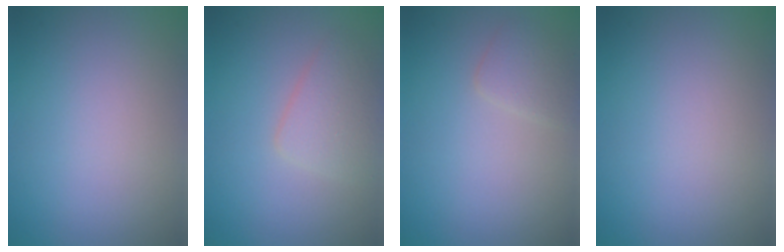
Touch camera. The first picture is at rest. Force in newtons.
{"total": 2.7, "press": 2.7, "slide": 0.1}
{"total": 1.7, "press": 1.7, "slide": 0.1}
{"total": 0.0}